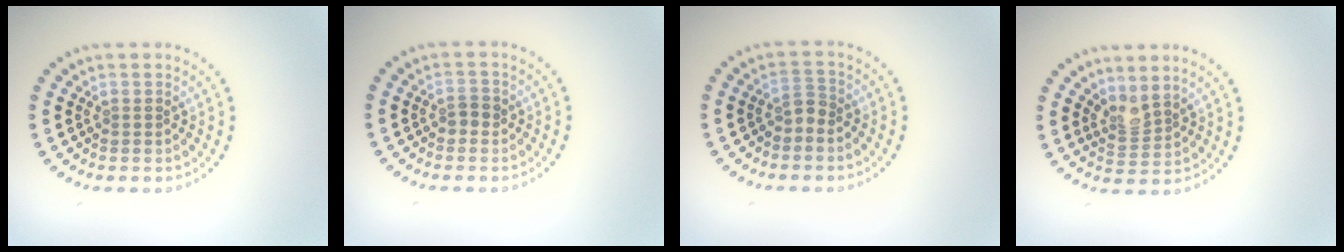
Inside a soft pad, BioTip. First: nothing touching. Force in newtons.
{"total": 1.2, "press": 1.1, "slide": 0.3}
{"total": 1.3, "press": 1.1, "slide": 0.8}
{"total": 2.1, "press": 1.5, "slide": 1.5}